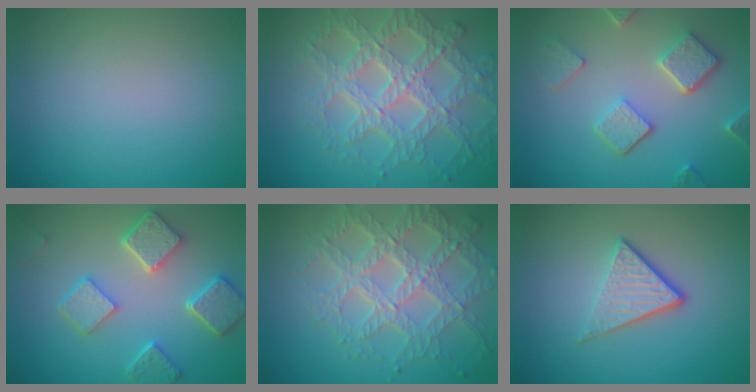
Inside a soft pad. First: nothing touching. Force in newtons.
{"total": 8.1, "press": 6.0, "slide": 5.5}
{"total": 5.0, "press": 3.9, "slide": 3.2}
{"total": 5.8, "press": 4.5, "slide": 3.6}
{"total": 7.2, "press": 5.0, "slide": 5.1}
{"total": 3.7, "press": 2.6, "slide": 2.6}